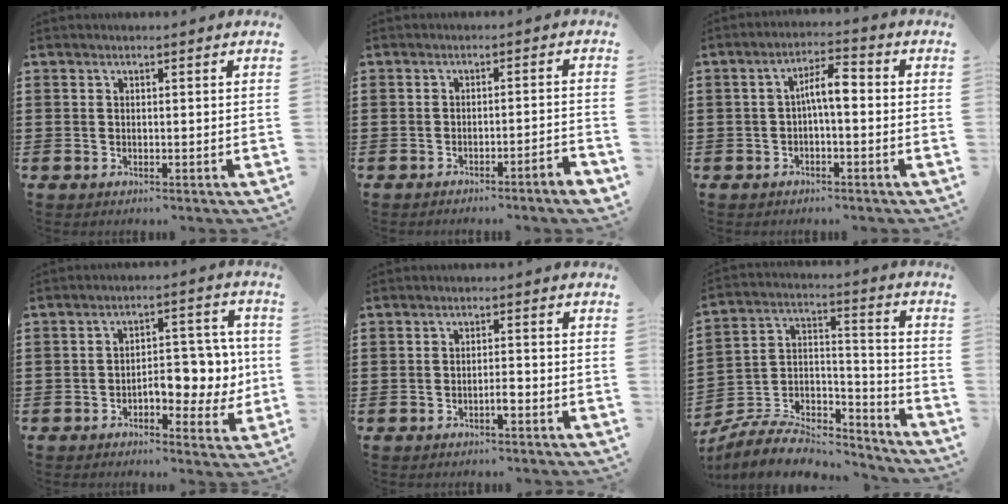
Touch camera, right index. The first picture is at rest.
{"total": 2.6, "force": [-2.3, -0.4, 1.1], "torque": [-0.019, -0.001, -0.048]}
{"total": 4.8, "force": [-0.4, 1.4, 4.5], "torque": [-0.086, 0.013, -0.011]}
{"total": 7.4, "force": [-1.6, 4.5, 5.7], "torque": [-0.072, 0.003, -0.034]}
{"total": 2.0, "force": [-1.1, 0.3, 1.7], "torque": [-0.031, 0.000, -0.020]}
{"total": 7.6, "force": [-6.5, 2.9, 2.8], "torque": [-0.056, 0.012, -0.127]}